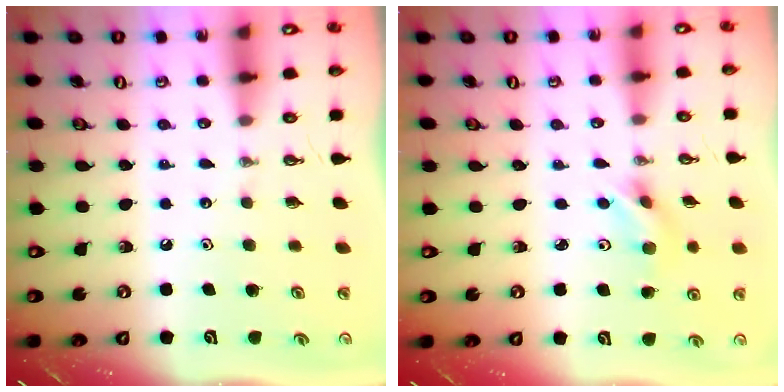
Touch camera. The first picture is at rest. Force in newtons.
{"total": 5.4, "press": 4.5, "slide": 2.9}